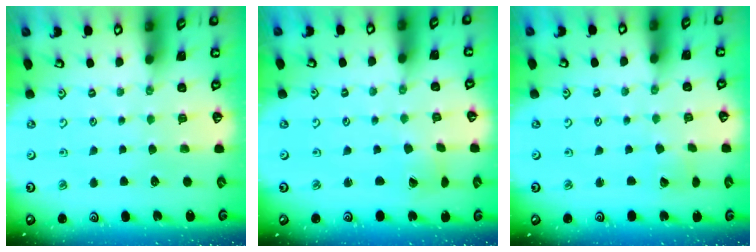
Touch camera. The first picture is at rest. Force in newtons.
{"total": 1.0, "press": 1.0, "slide": 0.1}
{"total": 2.5, "press": 2.4, "slide": 0.3}